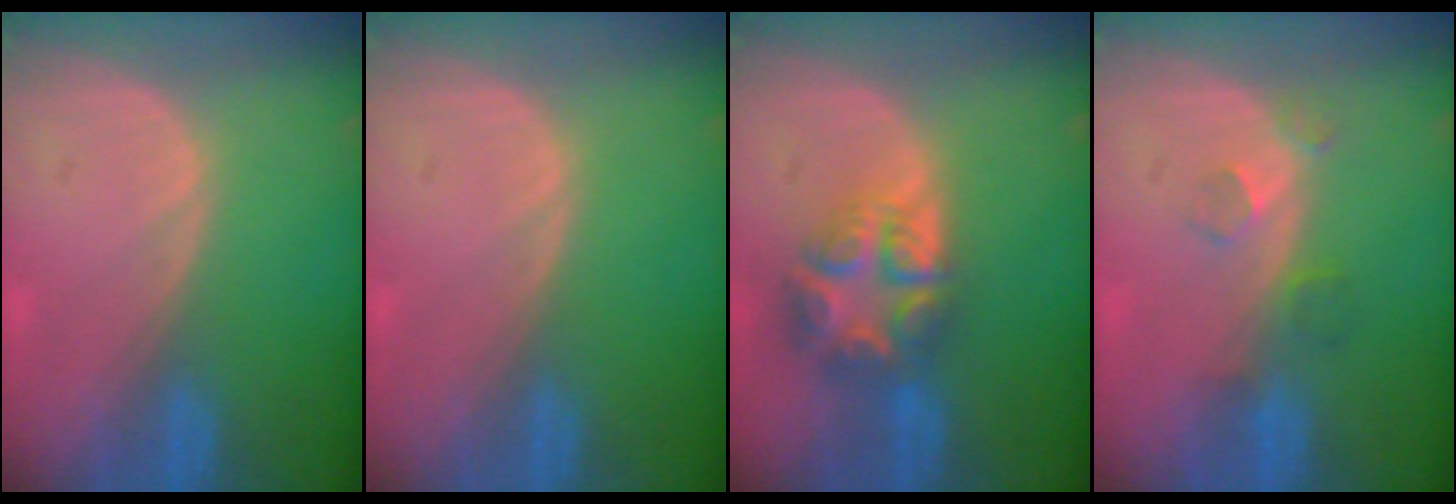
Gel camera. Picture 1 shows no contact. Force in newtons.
{"total": 0.0}
{"total": 8.0, "press": 6.9, "slide": 4.2}
{"total": 3.3, "press": 2.8, "slide": 1.7}